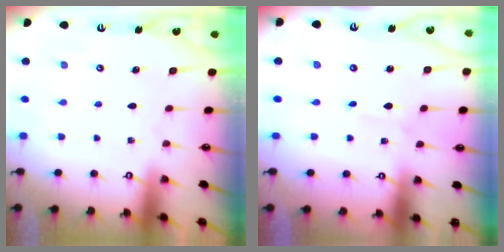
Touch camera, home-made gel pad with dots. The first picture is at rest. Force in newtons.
{"total": 1.6, "press": 1.6, "slide": 0.2}